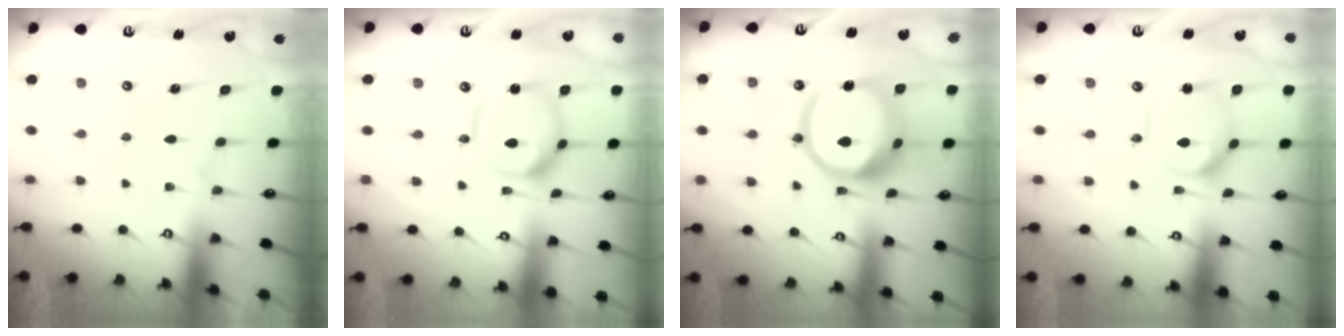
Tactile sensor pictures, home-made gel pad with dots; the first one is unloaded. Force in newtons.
{"total": 11.8, "press": 11.8, "slide": 1.1}
{"total": 15.5, "press": 15.4, "slide": 1.7}
{"total": 9.4, "press": 9.4, "slide": 0.8}